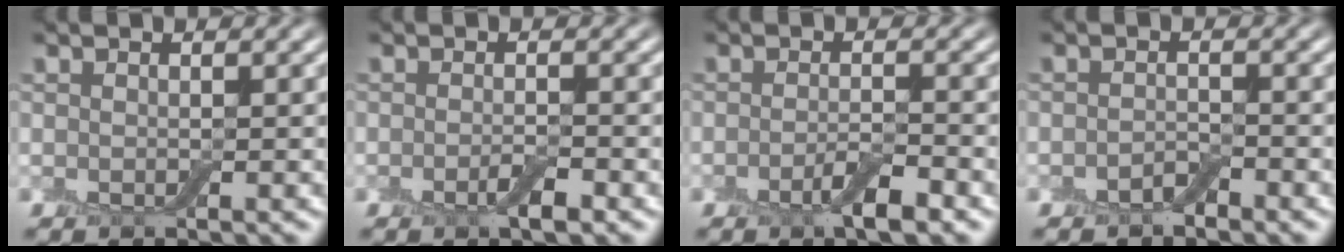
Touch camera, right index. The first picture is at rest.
{"total": 1.7, "force": [-0.8, 0.4, 1.4], "torque": [-0.025, -0.004, -0.017]}
{"total": 2.6, "force": [-1.3, 0.6, 2.1], "torque": [-0.037, 0.000, -0.027]}
{"total": 1.3, "force": [-0.9, 0.5, 0.7], "torque": [-0.012, 0.002, -0.018]}